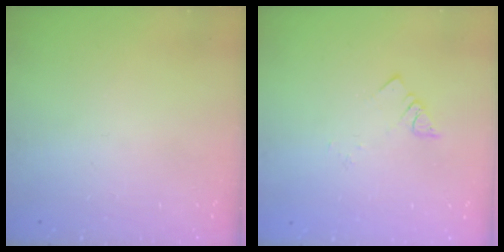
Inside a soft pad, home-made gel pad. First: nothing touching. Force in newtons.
{"total": 1.9, "press": 1.9, "slide": 0.1}